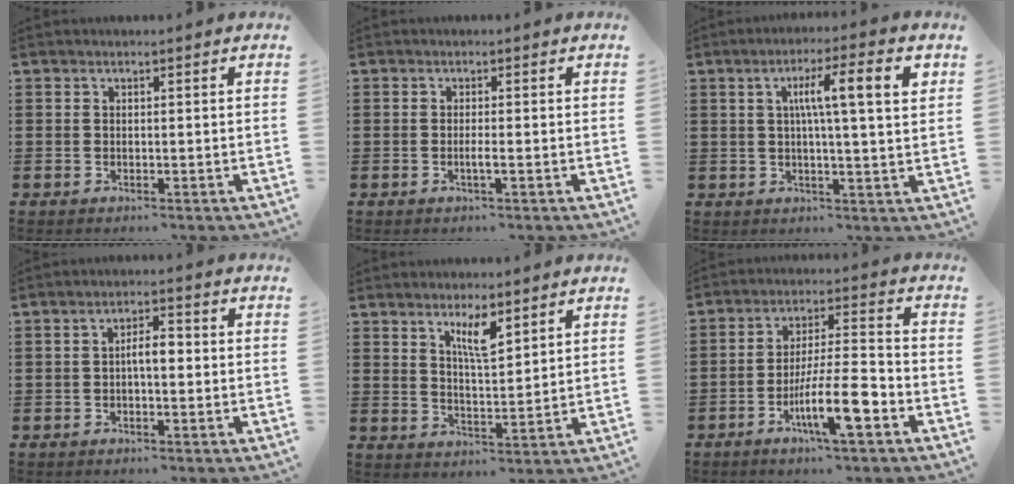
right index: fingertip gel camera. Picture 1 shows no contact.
{"total": 1.4, "force": [-0.6, 0.0, 1.3], "torque": [-0.023, -0.002, -0.011]}
{"total": 9.2, "force": [2.5, 1.1, 8.8], "torque": [-0.163, 0.003, 0.033]}
{"total": 3.2, "force": [-0.3, 1.0, 3.0], "torque": [-0.056, 0.007, -0.008]}
{"total": 5.2, "force": [3.3, 1.2, 3.9], "torque": [-0.069, -0.003, 0.054]}
{"total": 10.8, "force": [-4.8, 2.5, 9.4], "torque": [-0.177, 0.002, -0.089]}